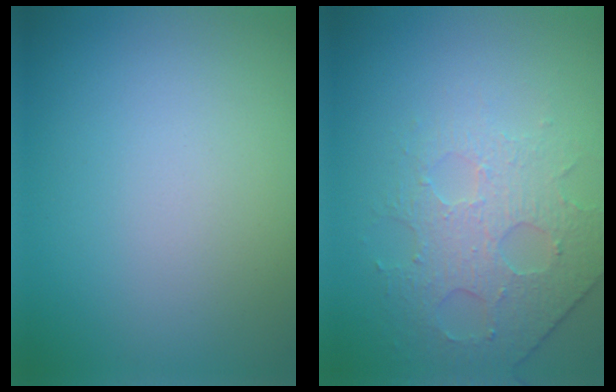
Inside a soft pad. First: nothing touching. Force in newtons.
{"total": 4.5, "press": 3.3, "slide": 3.0}